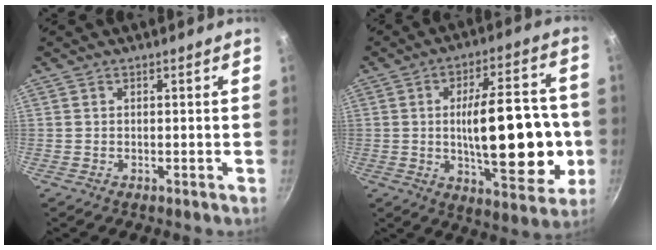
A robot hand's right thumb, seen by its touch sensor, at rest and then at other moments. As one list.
[{"total": 22.5, "force": [-2.2, 9.3, 20.4], "torque": [-0.268, 0.012, -0.024]}]